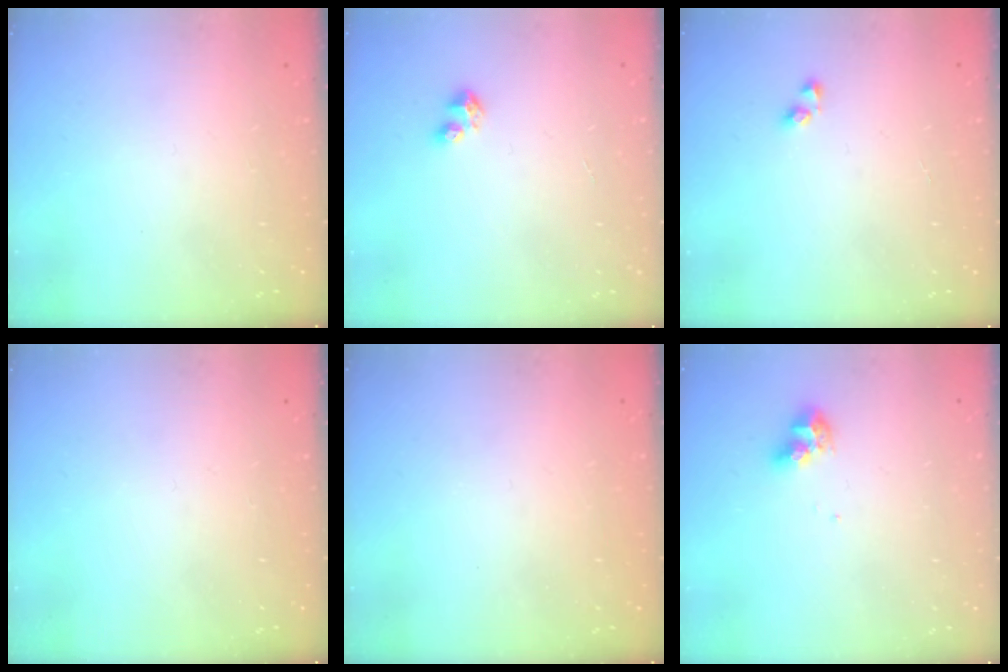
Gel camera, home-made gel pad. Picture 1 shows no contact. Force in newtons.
{"total": 3.0, "press": 2.9, "slide": 0.3}
{"total": 2.9, "press": 2.9, "slide": 0.3}
{"total": 0.0}
{"total": 0.7, "press": 0.6, "slide": 0.4}
{"total": 8.1, "press": 8.1, "slide": 0.8}